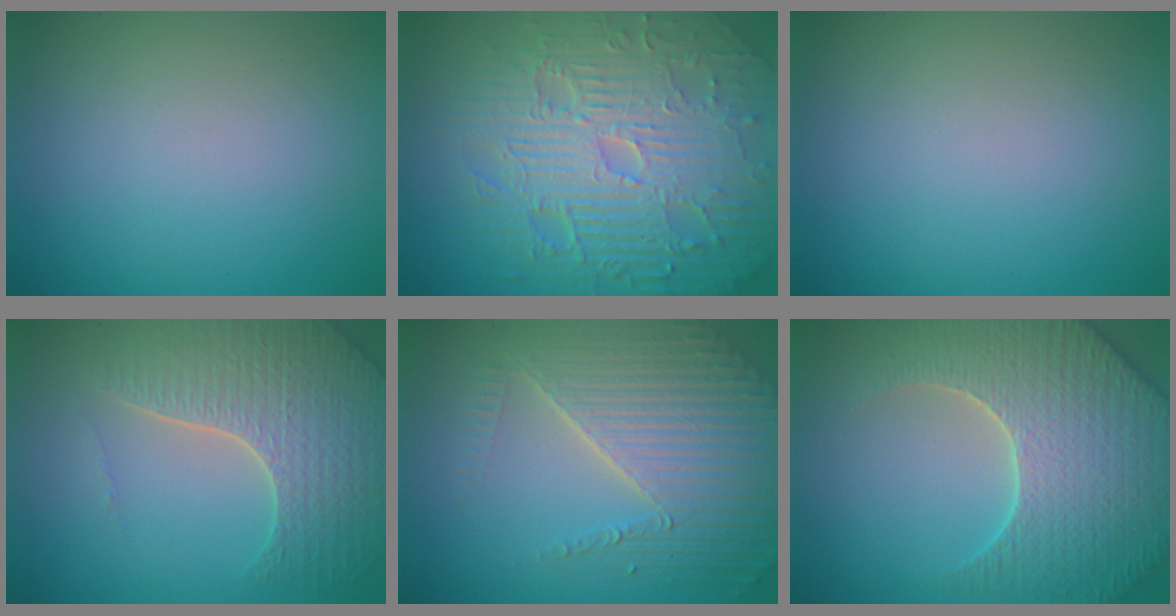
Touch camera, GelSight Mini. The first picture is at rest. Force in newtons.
{"total": 11.3, "press": 7.4, "slide": 8.6}
{"total": 0.0}
{"total": 6.2, "press": 4.9, "slide": 3.9}
{"total": 7.6, "press": 5.4, "slide": 5.3}
{"total": 7.7, "press": 7.4, "slide": 2.0}